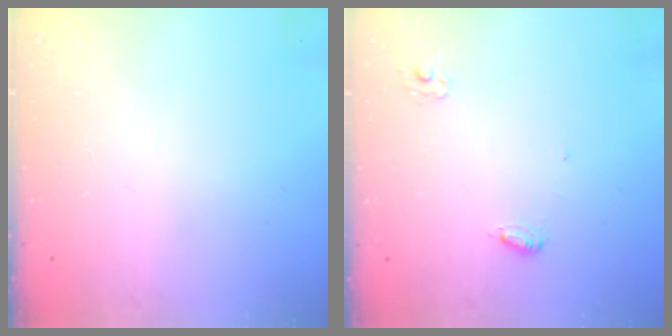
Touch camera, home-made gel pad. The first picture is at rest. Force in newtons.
{"total": 4.2, "press": 4.2, "slide": 0.3}